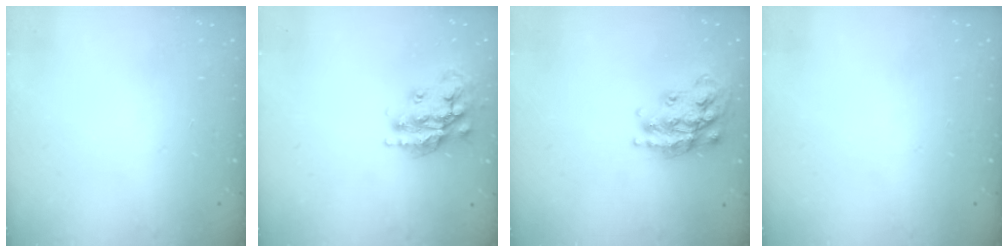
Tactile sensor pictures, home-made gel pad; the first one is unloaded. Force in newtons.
{"total": 15.7, "press": 15.7, "slide": 1.2}
{"total": 18.0, "press": 17.9, "slide": 1.1}
{"total": 0.0}